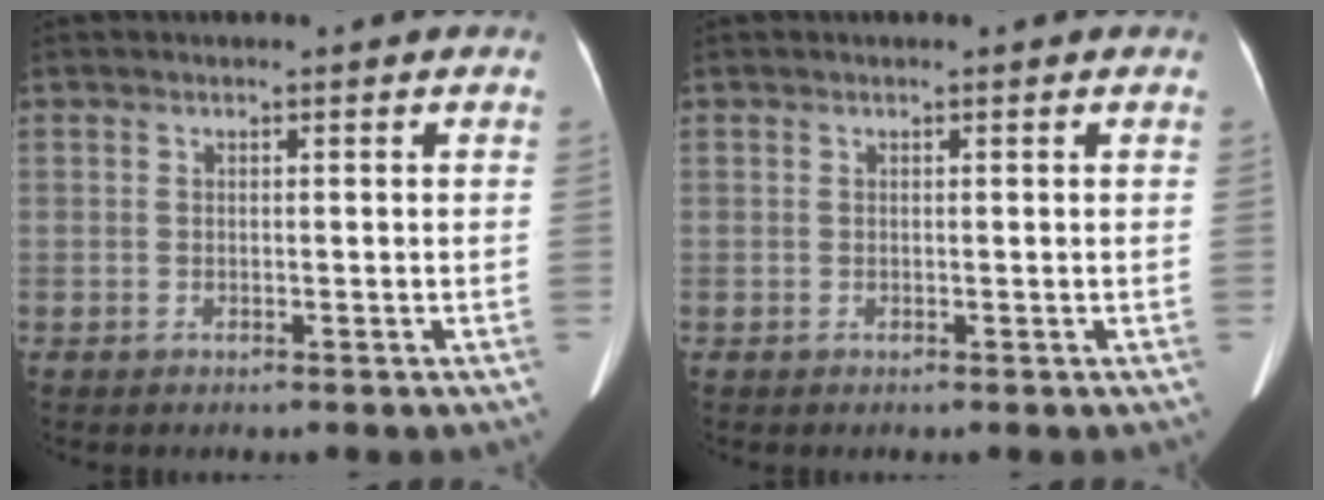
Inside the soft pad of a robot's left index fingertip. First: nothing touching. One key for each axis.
{"total": 0.0}